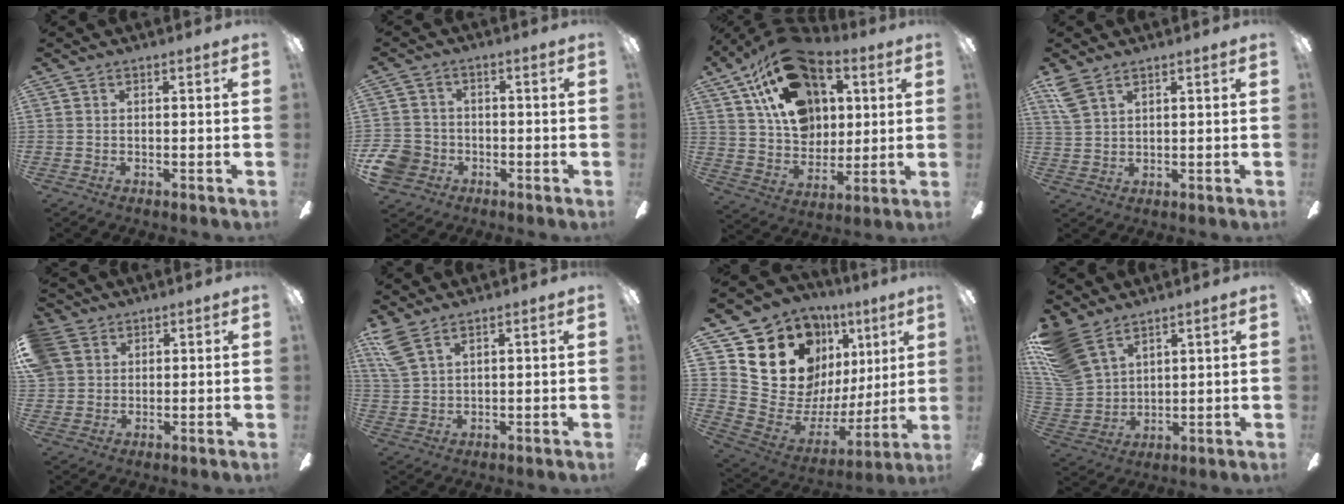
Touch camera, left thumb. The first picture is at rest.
{"total": 7.4, "force": [-3.1, 6.1, 2.7], "torque": [-0.082, 0.026, -0.060]}
{"total": 21.2, "force": [11.4, 13.9, 11.3], "torque": [-0.199, -0.047, 0.211]}
{"total": 4.4, "force": [3.2, 1.7, 2.5], "torque": [-0.055, -0.009, 0.062]}
{"total": 6.3, "force": [3.3, 5.1, 1.7], "torque": [-0.049, 0.003, 0.065]}
{"total": 5.6, "force": [4.0, 1.7, 3.6], "torque": [-0.085, -0.015, 0.075]}
{"total": 20.3, "force": [11.5, 13.6, 9.8], "torque": [-0.221, -0.078, 0.228]}
{"total": 14.7, "force": [9.9, 8.0, 7.4], "torque": [-0.182, -0.040, 0.193]}